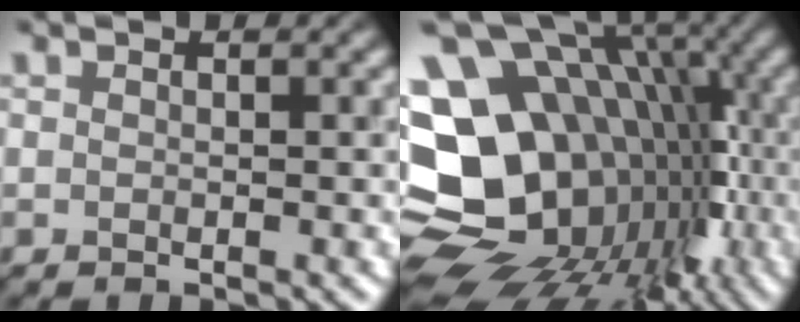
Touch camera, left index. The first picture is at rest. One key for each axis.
{"total": 18.8, "fx": -3.2, "fy": 15.2, "fz": 10.7, "tx": -0.153, "ty": 0.009, "tz": -0.046}